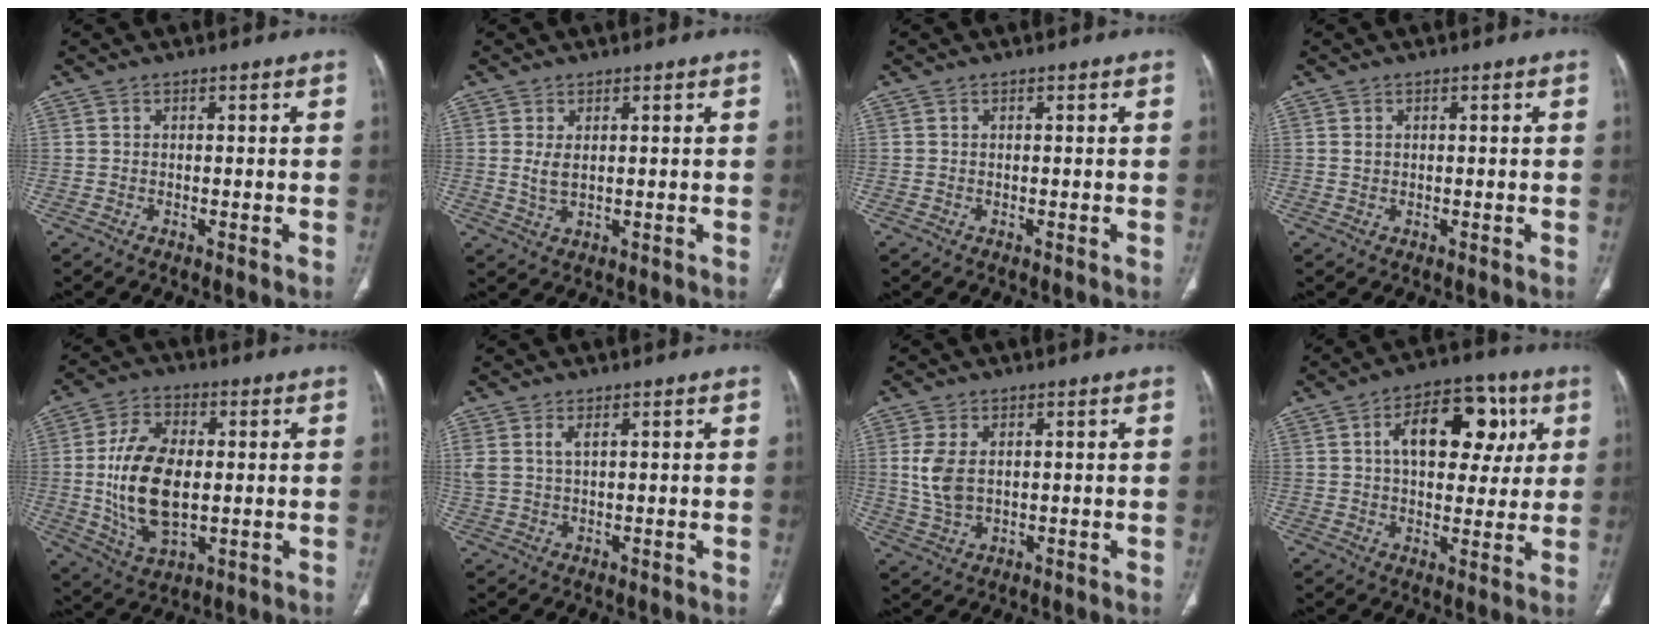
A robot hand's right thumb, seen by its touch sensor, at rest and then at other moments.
{"total": 3.0, "force": [0.6, 1.6, 2.5], "torque": [-0.050, -0.008, 0.020]}
{"total": 0.0}
{"total": 0.8, "force": [0.3, 0.6, 0.4], "torque": [-0.004, 0.000, 0.006]}
{"total": 15.6, "force": [-0.1, 9.0, 12.8], "torque": [-0.234, -0.003, 0.006]}
{"total": 3.1, "force": [1.3, 1.3, 2.4], "torque": [-0.064, 0.007, 0.037]}
{"total": 6.1, "force": [1.0, 3.7, 4.8], "torque": [-0.106, -0.002, 0.027]}
{"total": 16.0, "force": [4.7, 9.3, 12.1], "torque": [-0.134, 0.012, 0.068]}